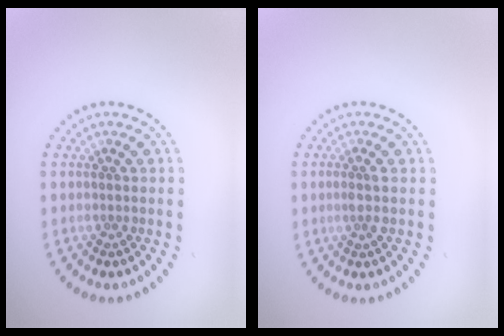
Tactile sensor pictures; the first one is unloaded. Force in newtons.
{"total": 1.5, "press": 1.1, "slide": 0.9}